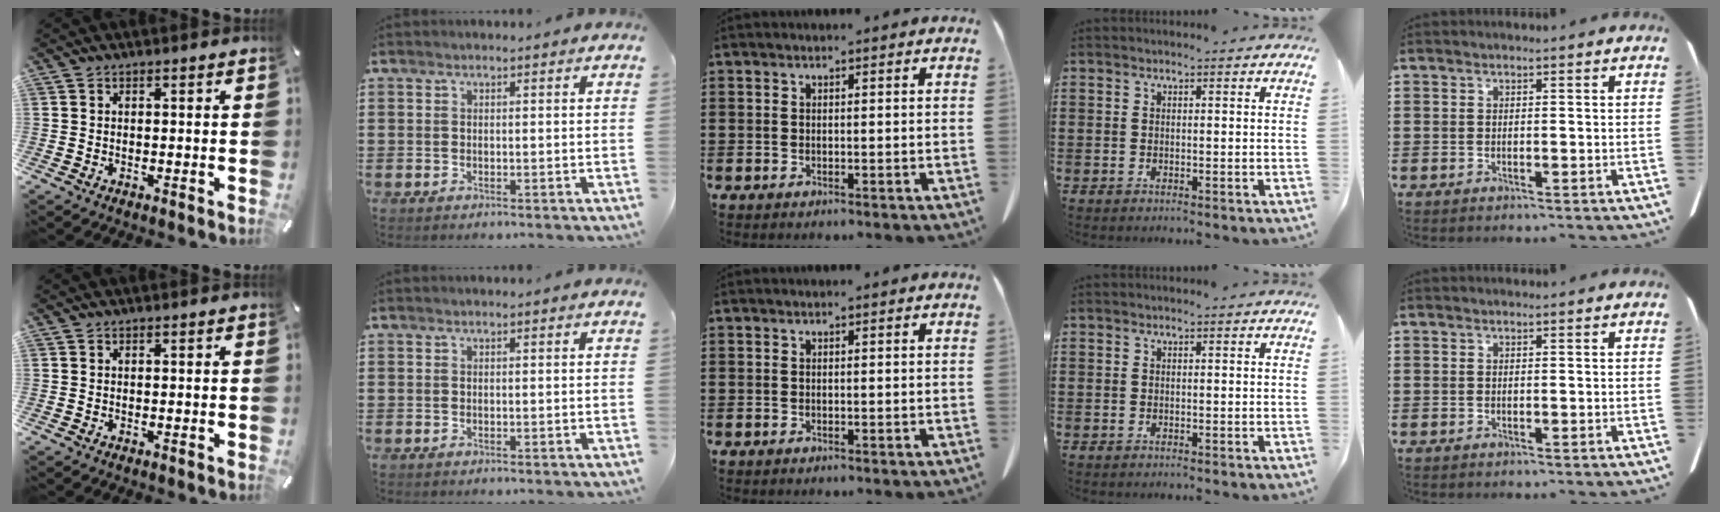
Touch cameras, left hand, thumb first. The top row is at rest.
{}